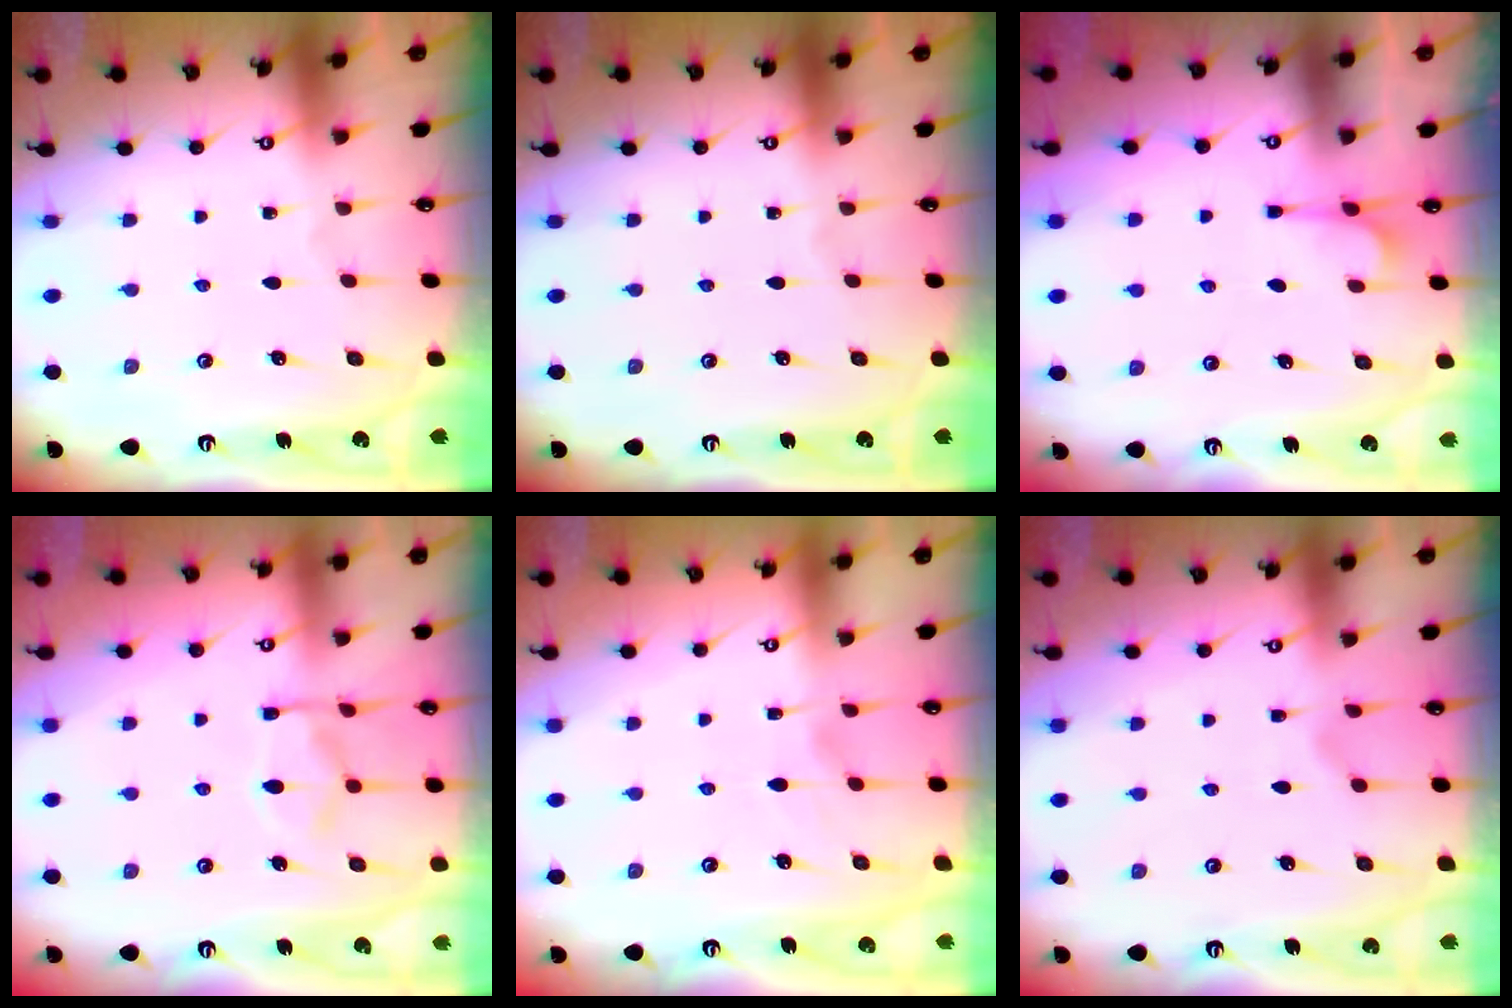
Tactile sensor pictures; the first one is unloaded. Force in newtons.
{"total": 0.0}
{"total": 2.6, "press": 2.4, "slide": 1.0}
{"total": 11.1, "press": 11.0, "slide": 1.3}
{"total": 0.9, "press": 0.1, "slide": 0.9}
{"total": 0.7, "press": 0.4, "slide": 0.6}